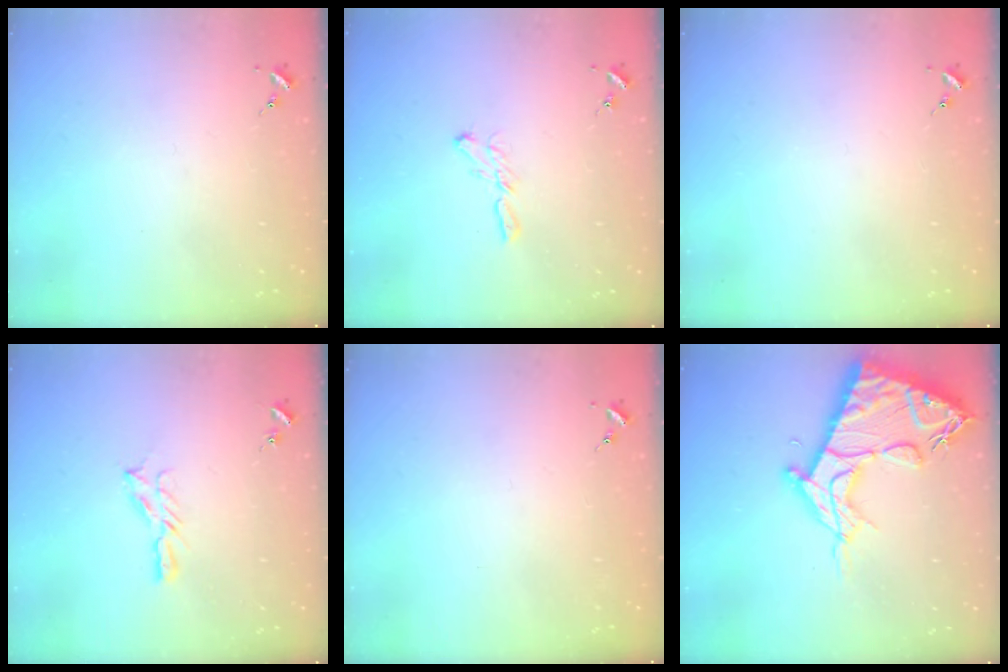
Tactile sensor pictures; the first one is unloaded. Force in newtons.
{"total": 5.6, "press": 5.6, "slide": 0.2}
{"total": 0.0}
{"total": 4.7, "press": 4.7, "slide": 0.5}
{"total": 0.0}
{"total": 19.5, "press": 19.4, "slide": 1.8}